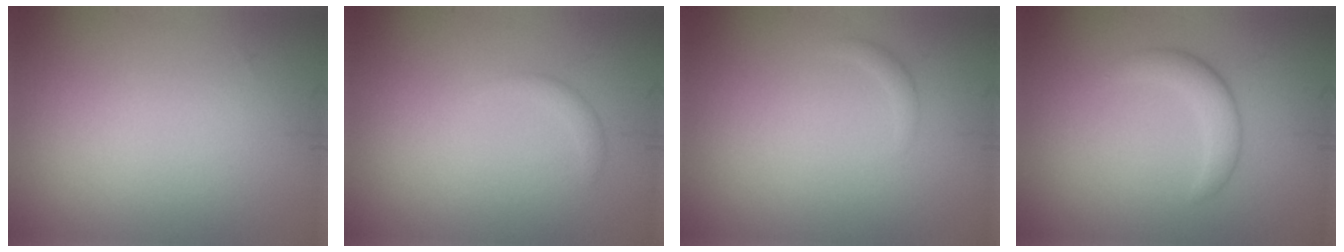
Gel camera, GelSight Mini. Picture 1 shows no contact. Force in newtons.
{"total": 1.1, "press": 1.1, "slide": 0.1}
{"total": 0.6, "press": 0.6, "slide": 0.0}
{"total": 2.6, "press": 2.6, "slide": 0.2}